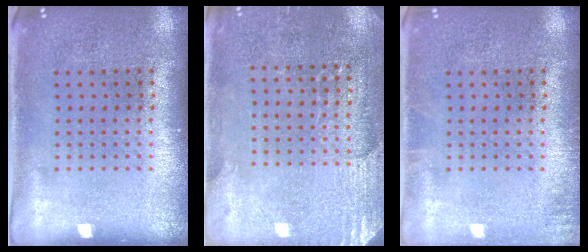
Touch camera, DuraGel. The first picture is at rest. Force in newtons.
{"total": 2.8, "press": 2.7, "slide": 0.8}
{"total": 0.9, "press": 0.9, "slide": 0.2}